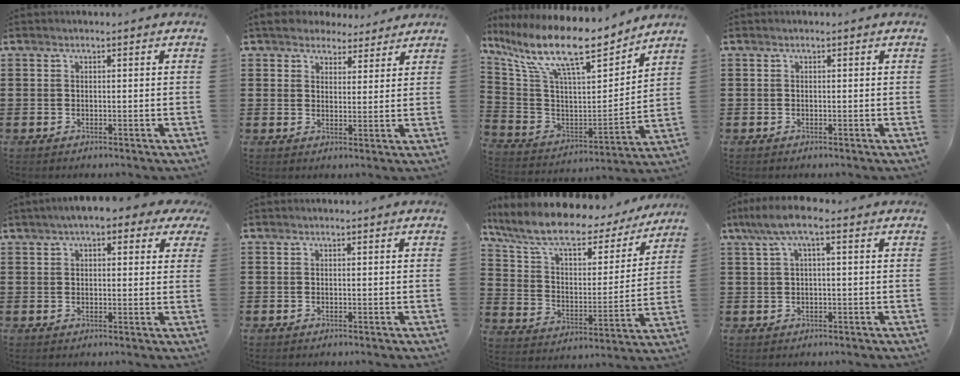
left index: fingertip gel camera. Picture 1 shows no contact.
{"total": 4.5, "force": [4.0, 2.0, 0.9], "torque": [-0.034, -0.001, 0.075]}
{"total": 14.1, "force": [10.8, 2.6, 8.7], "torque": [-0.208, -0.072, 0.180]}
{"total": 0.0}
{"total": 4.5, "force": [3.0, 1.4, 3.0], "torque": [-0.060, 0.001, 0.050]}
{"total": 0.0}
{"total": 9.8, "force": [8.2, 2.5, 4.7], "torque": [-0.118, -0.050, 0.138]}
{"total": 4.6, "force": [1.0, 0.9, 4.4], "torque": [-0.099, 0.001, 0.012]}